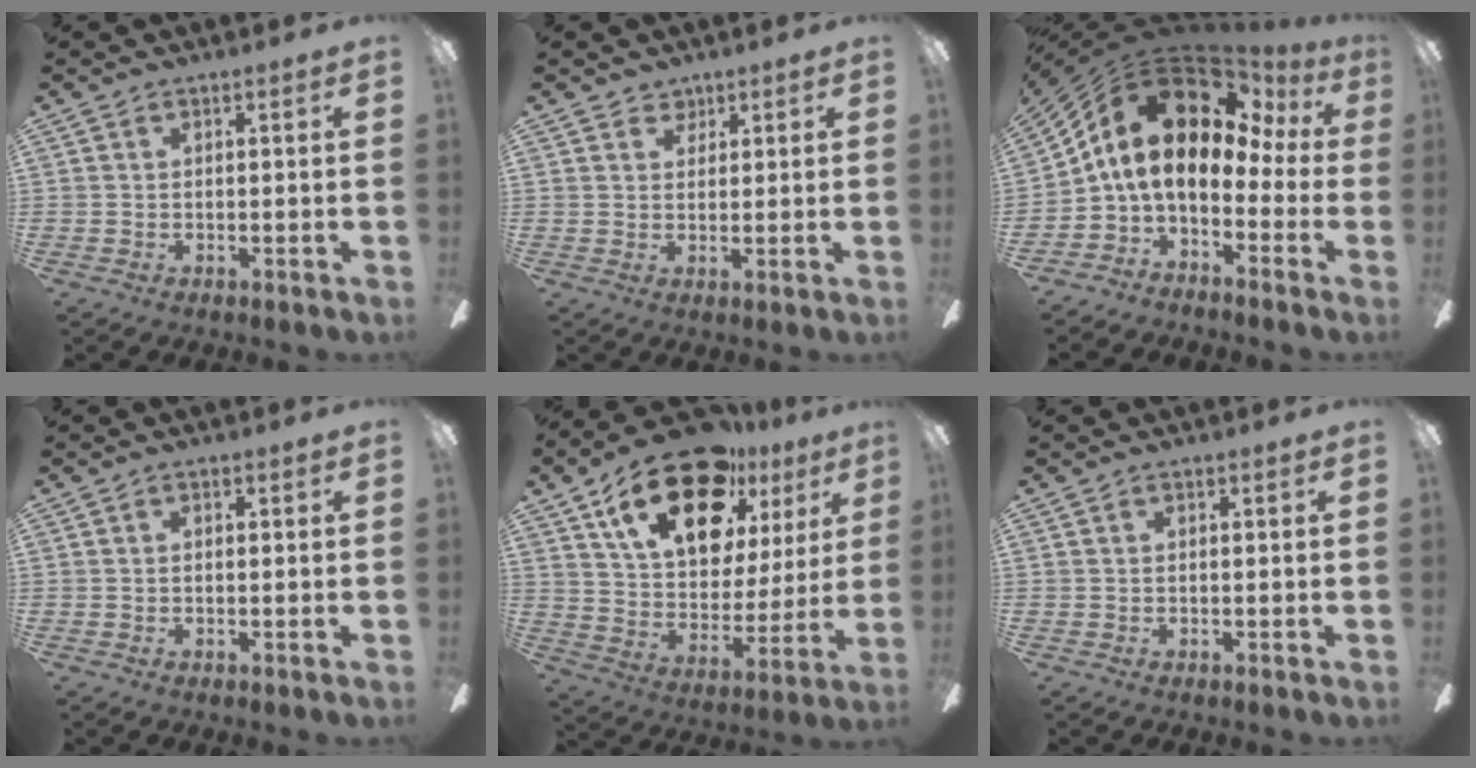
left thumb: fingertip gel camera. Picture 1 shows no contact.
{"total": 3.4, "force": [2.4, 2.4, 0.4], "torque": [-0.001, -0.005, 0.042]}
{"total": 14.2, "force": [3.3, 8.7, 10.7], "torque": [-0.224, -0.036, 0.048]}
{"total": 0.8, "force": [0.0, 0.4, 0.7], "torque": [-0.014, 0.003, -0.002]}
{"total": 23.5, "force": [14.4, 11.9, 14.3], "torque": [-0.238, -0.071, 0.255]}
{"total": 0.6, "force": [-0.1, 0.2, 0.6], "torque": [-0.011, 0.002, -0.003]}